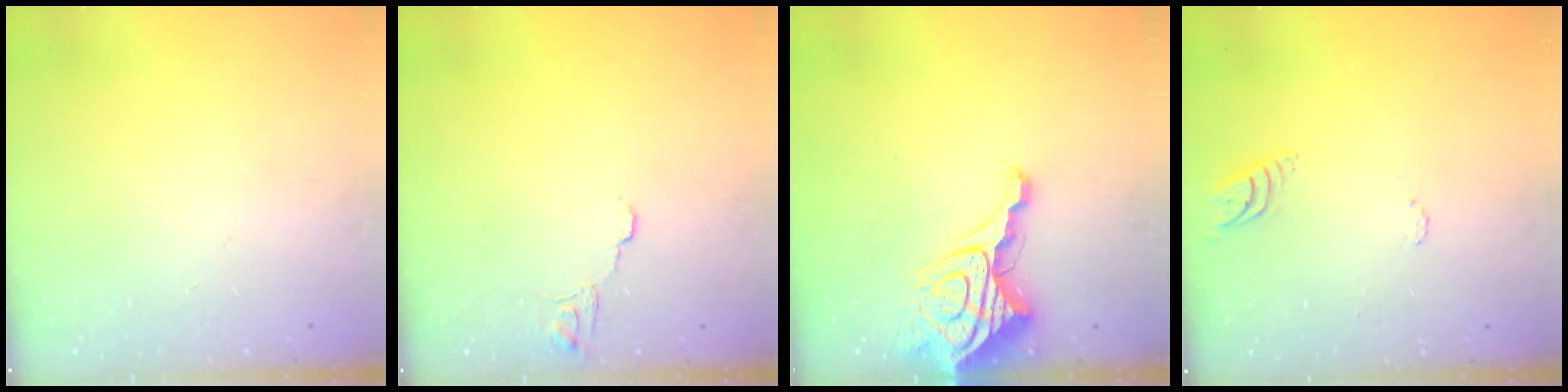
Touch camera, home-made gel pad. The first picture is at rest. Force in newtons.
{"total": 6.6, "press": 6.6, "slide": 0.4}
{"total": 12.9, "press": 12.9, "slide": 1.3}
{"total": 5.1, "press": 5.0, "slide": 0.5}